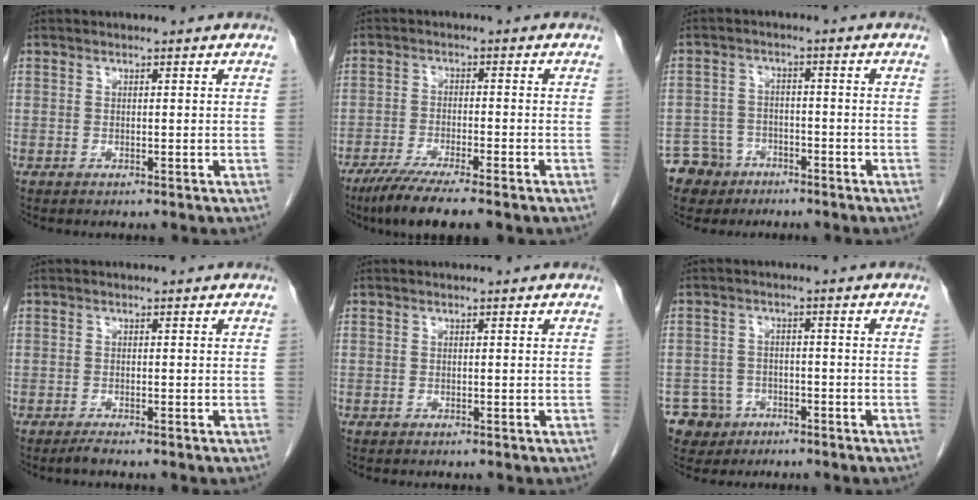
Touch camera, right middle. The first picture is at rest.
{"total": 8.0, "force": [-6.0, 0.3, 5.3], "torque": [-0.087, -0.019, -0.098]}
{"total": 6.0, "force": [-4.1, 4.4, 0.1], "torque": [0.002, 0.004, -0.071]}
{"total": 0.7, "force": [-0.6, -0.3, 0.2], "torque": [-0.009, -0.002, -0.012]}
{"total": 0.0}
{"total": 4.9, "force": [-2.8, 4.0, 0.1], "torque": [0.003, 0.008, -0.045]}